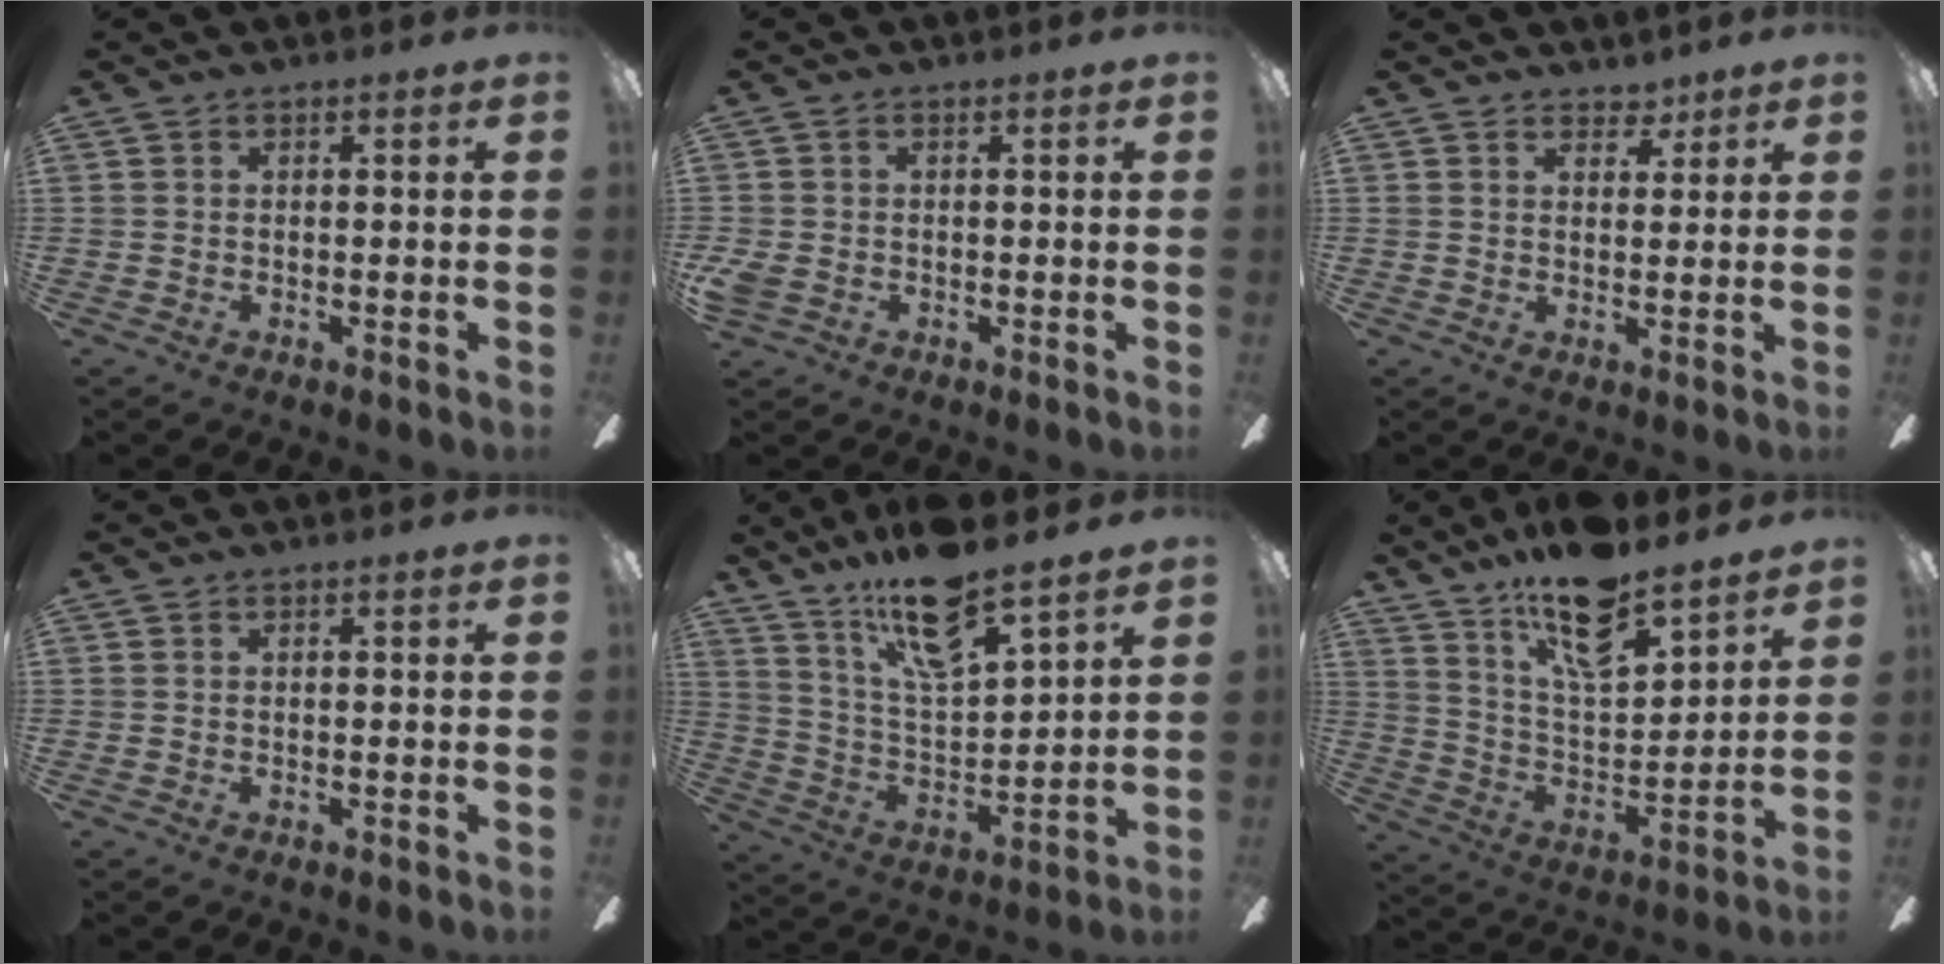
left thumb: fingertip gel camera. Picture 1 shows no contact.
{"total": 2.8, "force": [-1.0, 2.0, 1.6], "torque": [-0.039, 0.002, -0.021]}
{"total": 3.7, "force": [3.0, 1.8, 1.0], "torque": [-0.001, -0.016, 0.052]}
{"total": 0.0}
{"total": 16.6, "force": [13.0, 4.5, 9.4], "torque": [-0.184, -0.067, 0.224]}
{"total": 16.6, "force": [13.3, 5.4, 8.3], "torque": [-0.153, -0.080, 0.229]}